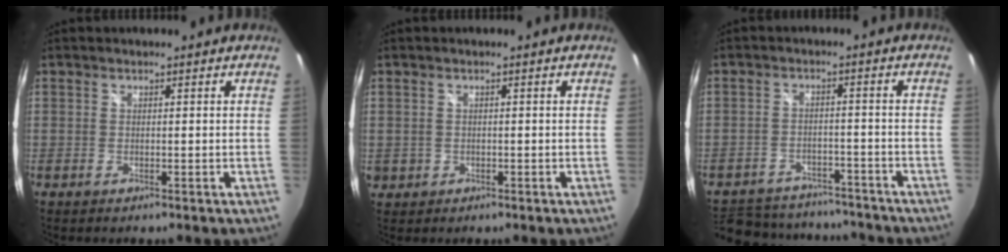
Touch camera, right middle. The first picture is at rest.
{"total": 2.6, "force": [-0.2, 2.4, 0.8], "torque": [-0.017, -0.002, 0.000]}
{"total": 19.1, "force": [-15.9, 8.2, 6.7], "torque": [-0.160, 0.017, -0.212]}